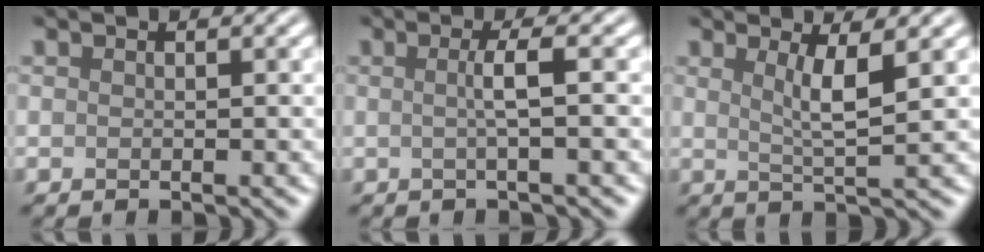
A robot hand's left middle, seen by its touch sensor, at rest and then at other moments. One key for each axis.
{"total": 2.2, "fx": 0.0, "fy": 0.4, "fz": 2.2, "tx": -0.039, "ty": 0.001, "tz": -0.004}
{"total": 3.2, "fx": 1.0, "fy": 0.6, "fz": 2.9, "tx": -0.049, "ty": -0.004, "tz": 0.020}